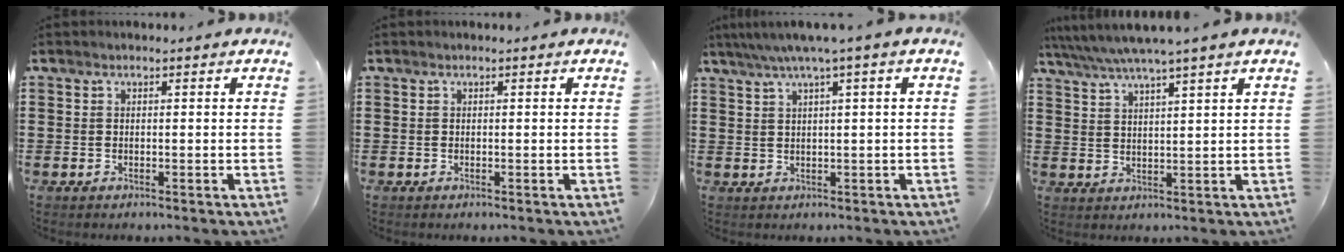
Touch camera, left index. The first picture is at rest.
{"total": 0.0}
{"total": 3.0, "force": [1.2, -0.5, 2.7], "torque": [-0.053, -0.004, 0.018]}
{"total": 4.5, "force": [3.7, -0.5, 2.5], "torque": [-0.060, -0.015, 0.063]}